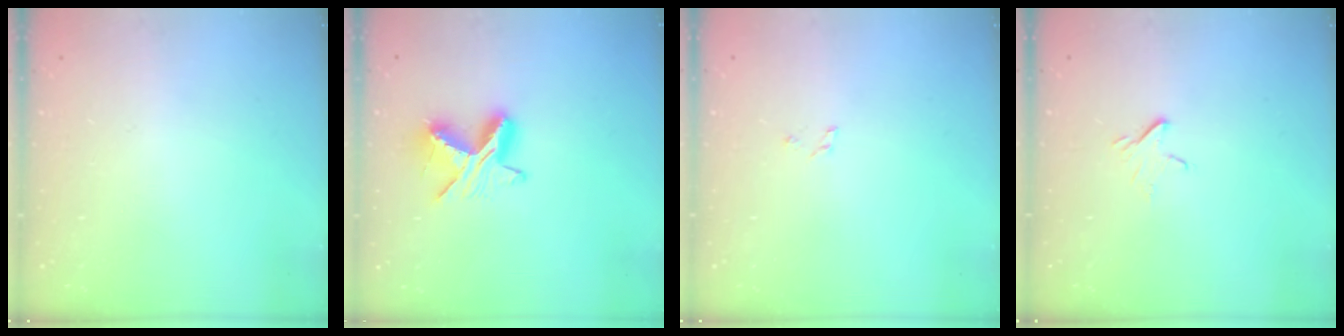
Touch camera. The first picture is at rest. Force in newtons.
{"total": 10.0, "press": 10.0, "slide": 0.2}
{"total": 1.5, "press": 1.5, "slide": 0.2}
{"total": 3.8, "press": 3.8, "slide": 0.3}